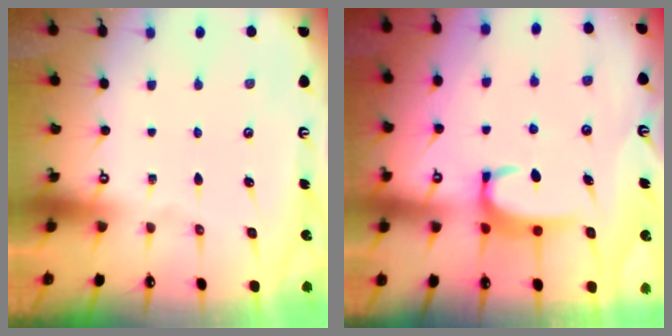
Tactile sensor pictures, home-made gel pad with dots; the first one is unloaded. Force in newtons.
{"total": 3.6, "press": 3.6, "slide": 0.5}